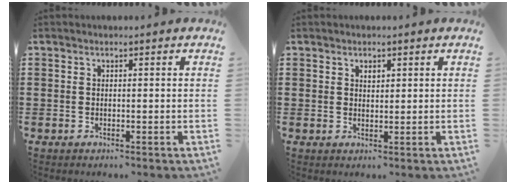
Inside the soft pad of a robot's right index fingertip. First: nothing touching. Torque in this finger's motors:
{"motor_torque": [0.03, -0.02, 0.00, 0.03]}